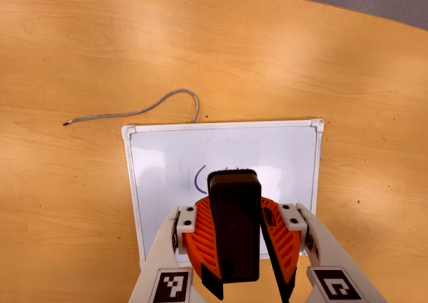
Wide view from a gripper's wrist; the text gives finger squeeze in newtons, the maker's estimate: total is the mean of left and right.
{"total": 10.4, "left": 10.3, "right": 10.6}